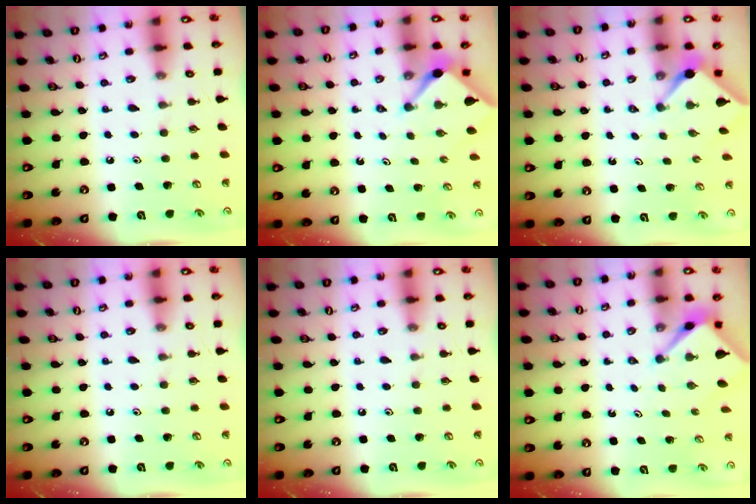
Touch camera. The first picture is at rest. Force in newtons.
{"total": 2.1, "press": 2.1, "slide": 0.3}
{"total": 2.4, "press": 2.4, "slide": 0.2}
{"total": 0.0}
{"total": 0.0}
{"total": 2.6, "press": 2.6, "slide": 0.2}